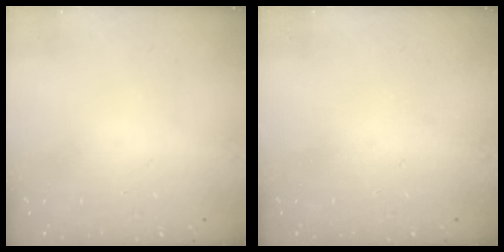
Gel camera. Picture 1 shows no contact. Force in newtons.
{"total": 0.0}